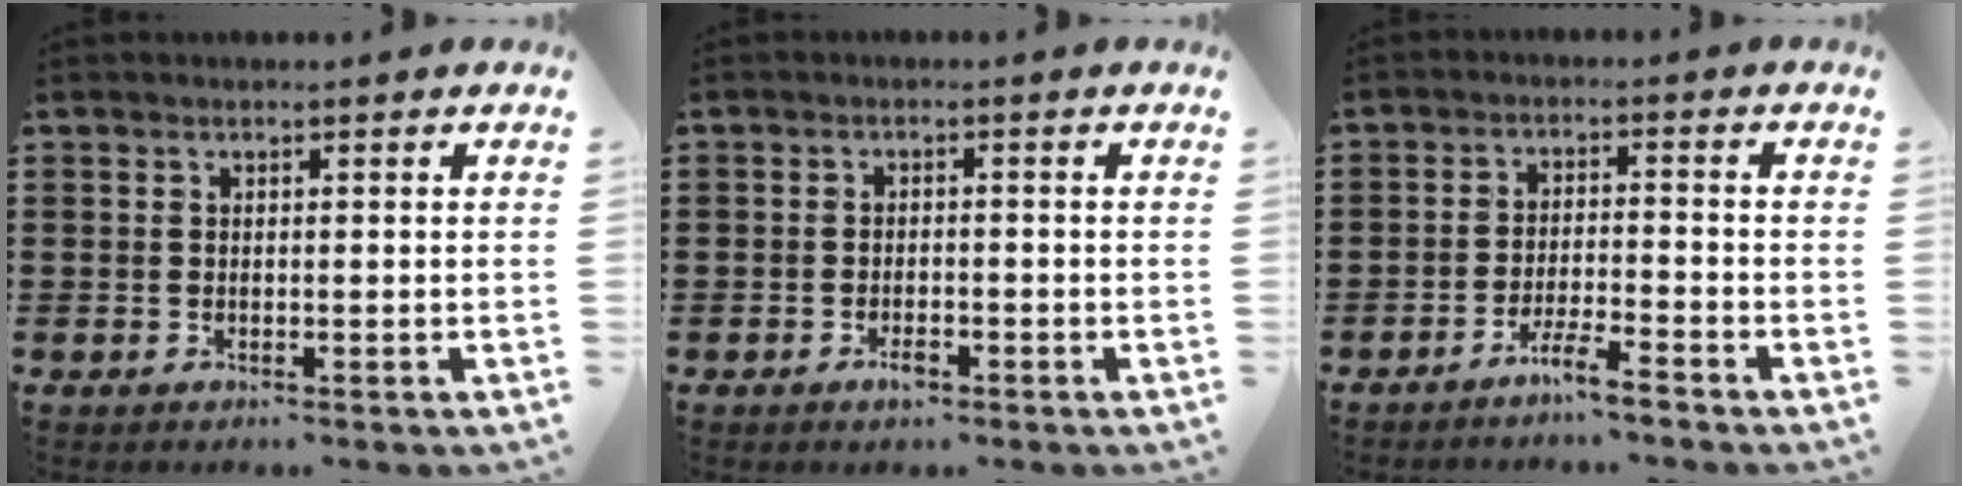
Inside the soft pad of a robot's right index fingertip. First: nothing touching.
{"total": 2.2, "force": [-1.3, 0.8, 1.5], "torque": [-0.030, 0.001, -0.025]}
{"total": 4.2, "force": [-3.6, -0.1, 2.1], "torque": [-0.049, -0.003, -0.071]}